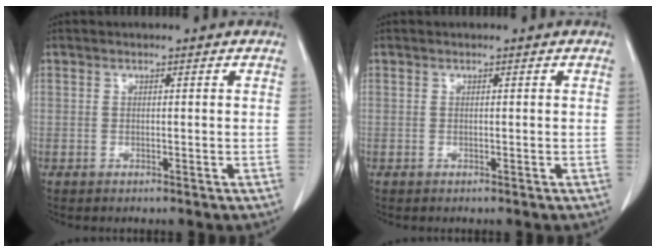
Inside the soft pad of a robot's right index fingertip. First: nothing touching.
{"total": 0.0}